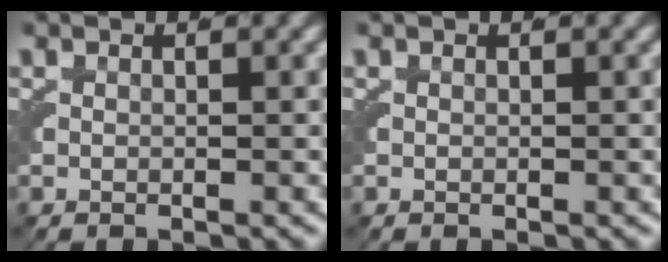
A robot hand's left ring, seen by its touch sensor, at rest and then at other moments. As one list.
[{"total": 0.0}]